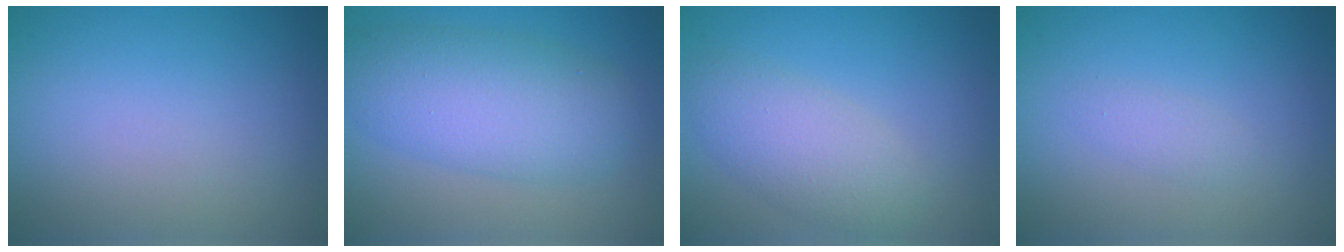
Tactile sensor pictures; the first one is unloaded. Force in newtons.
{"total": 6.8, "press": 6.8, "slide": 0.3}
{"total": 4.0, "press": 4.0, "slide": 0.0}
{"total": 1.1, "press": 1.1, "slide": 0.0}